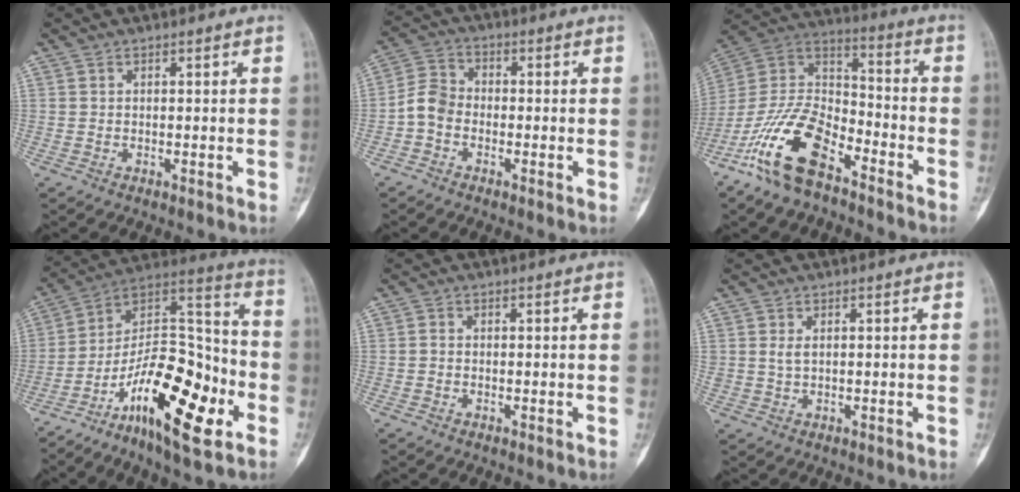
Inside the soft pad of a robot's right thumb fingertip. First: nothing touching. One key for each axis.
{"total": 5.1, "fx": -1.7, "fy": 3.8, "fz": 3.0, "tx": -0.051, "ty": 0.019, "tz": -0.046}
{"total": 18.0, "fx": -11.1, "fy": 8.2, "fz": 11.5, "tx": -0.220, "ty": 0.068, "tz": -0.212}
{"total": 23.4, "fx": -10.2, "fy": 8.6, "fz": 19.2, "tx": -0.306, "ty": 0.065, "tz": -0.170}
{"total": 0.7, "fx": -0.2, "fy": 0.4, "fz": 0.5, "tx": -0.008, "ty": -0.003, "tz": -0.007}
{"total": 1.4, "fx": 0.3, "fy": 0.7, "fz": 1.2, "tx": -0.025, "ty": 0.001, "tz": 0.011}